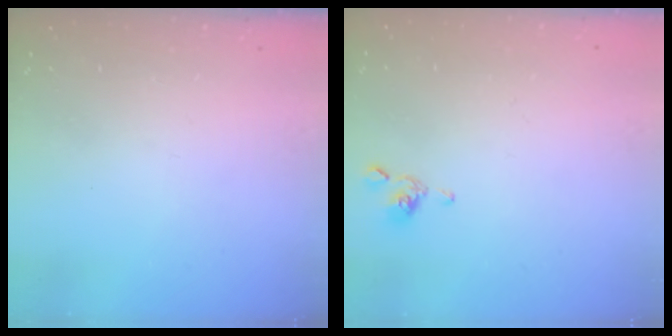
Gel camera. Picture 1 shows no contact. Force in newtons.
{"total": 2.5, "press": 2.5, "slide": 0.2}